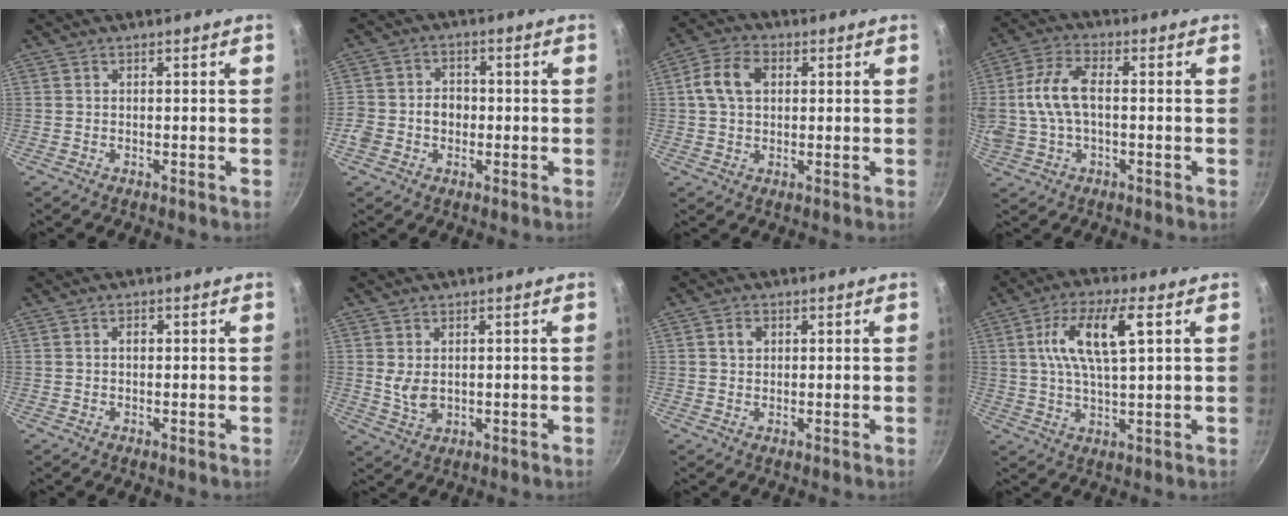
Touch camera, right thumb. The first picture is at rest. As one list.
[{"total": 6.8, "force": [-1.0, 5.6, 3.8], "torque": [-0.048, 0.027, -0.018]}, {"total": 8.0, "force": [1.6, 5.5, 5.6], "torque": [-0.104, 0.016, 0.026]}, {"total": 10.6, "force": [0.2, 5.8, 8.8], "torque": [-0.196, 0.026, 0.005]}, {"total": 1.1, "force": [0.1, 0.8, 0.8], "torque": [-0.007, 0.004, -0.001]}, {"total": 3.8, "force": [0.5, 2.6, 2.8], "torque": [-0.046, -0.008, 0.018]}, {"total": 2.3, "force": [0.7, 1.8, 1.3], "torque": [-0.016, 0.000, 0.013]}, {"total": 12.1, "force": [3.4, 3.9, 11.0], "torque": [-0.219, 0.006, 0.063]}]